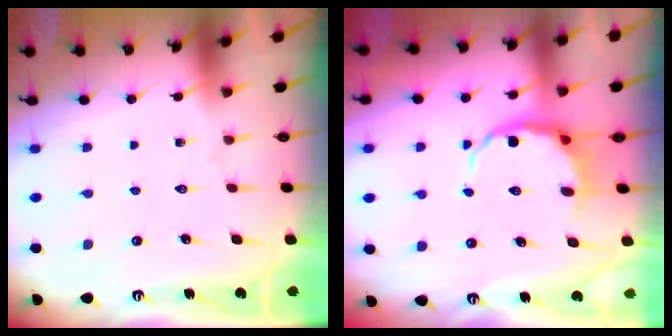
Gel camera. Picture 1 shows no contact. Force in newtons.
{"total": 6.2, "press": 5.9, "slide": 1.9}